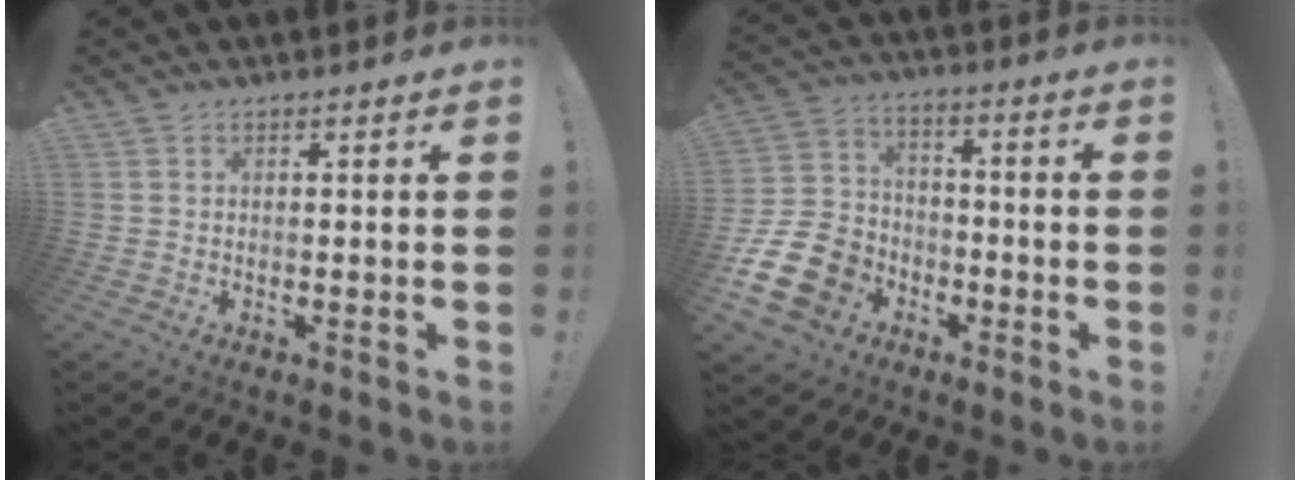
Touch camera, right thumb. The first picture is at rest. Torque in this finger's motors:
{"motor_torque": [1.22, 1.12, 0.68, -0.88, 0.41]}